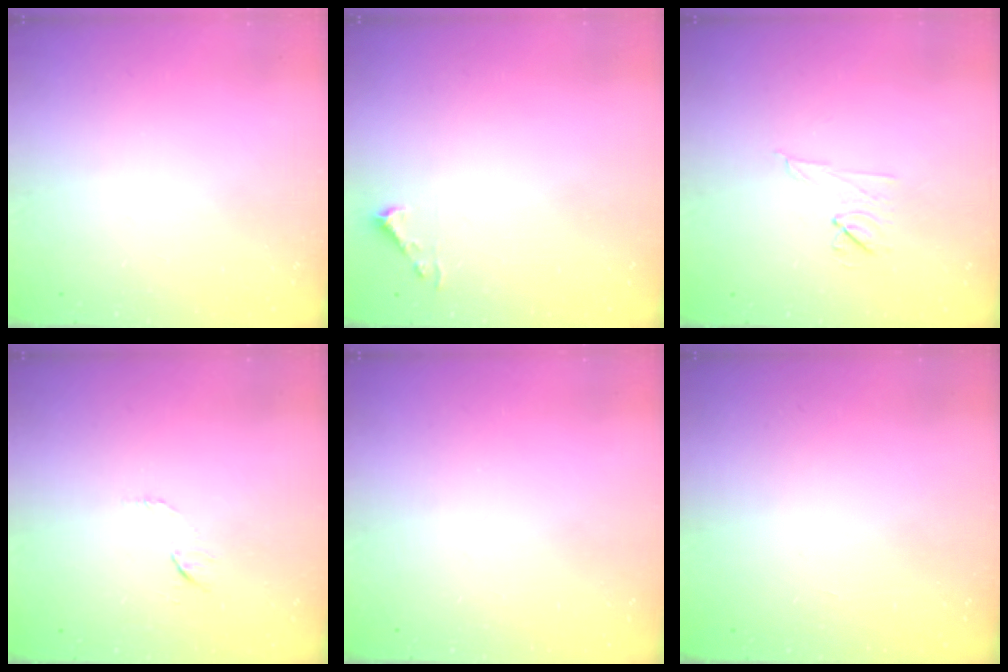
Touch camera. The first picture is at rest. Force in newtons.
{"total": 3.7, "press": 3.7, "slide": 0.5}
{"total": 6.7, "press": 6.5, "slide": 1.7}
{"total": 4.6, "press": 4.5, "slide": 0.5}
{"total": 0.0}
{"total": 1.7, "press": 1.7, "slide": 0.1}